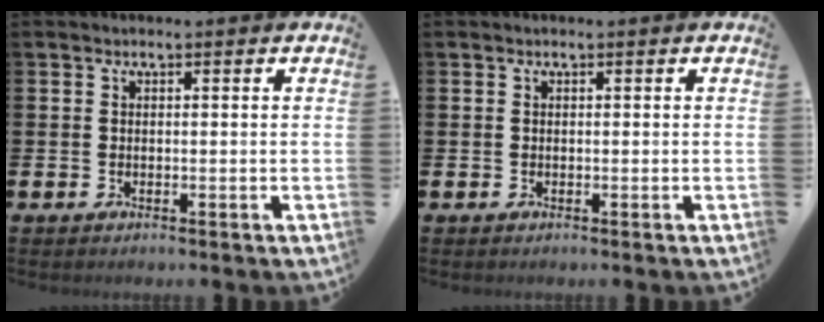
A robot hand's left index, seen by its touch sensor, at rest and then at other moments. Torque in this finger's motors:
{"motor_torque": [-0.04, 0.07, -0.01, -0.01]}